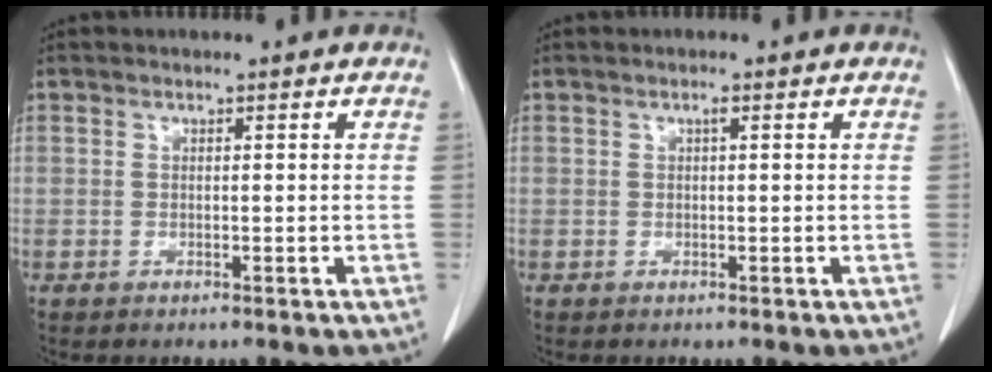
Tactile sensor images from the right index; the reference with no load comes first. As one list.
[{"total": 0.6, "force": [0.2, 0.1, 0.5], "torque": [-0.011, 0.001, 0.002]}]